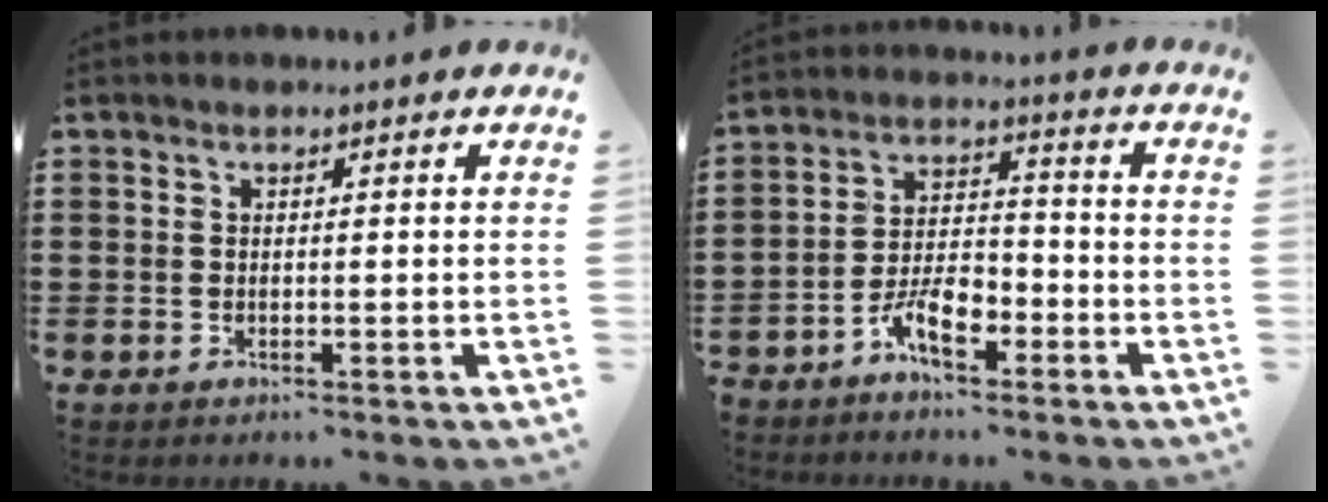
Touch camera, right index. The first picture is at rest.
{"total": 6.2, "force": [-4.1, 2.6, 3.9], "torque": [-0.077, 0.012, -0.078]}